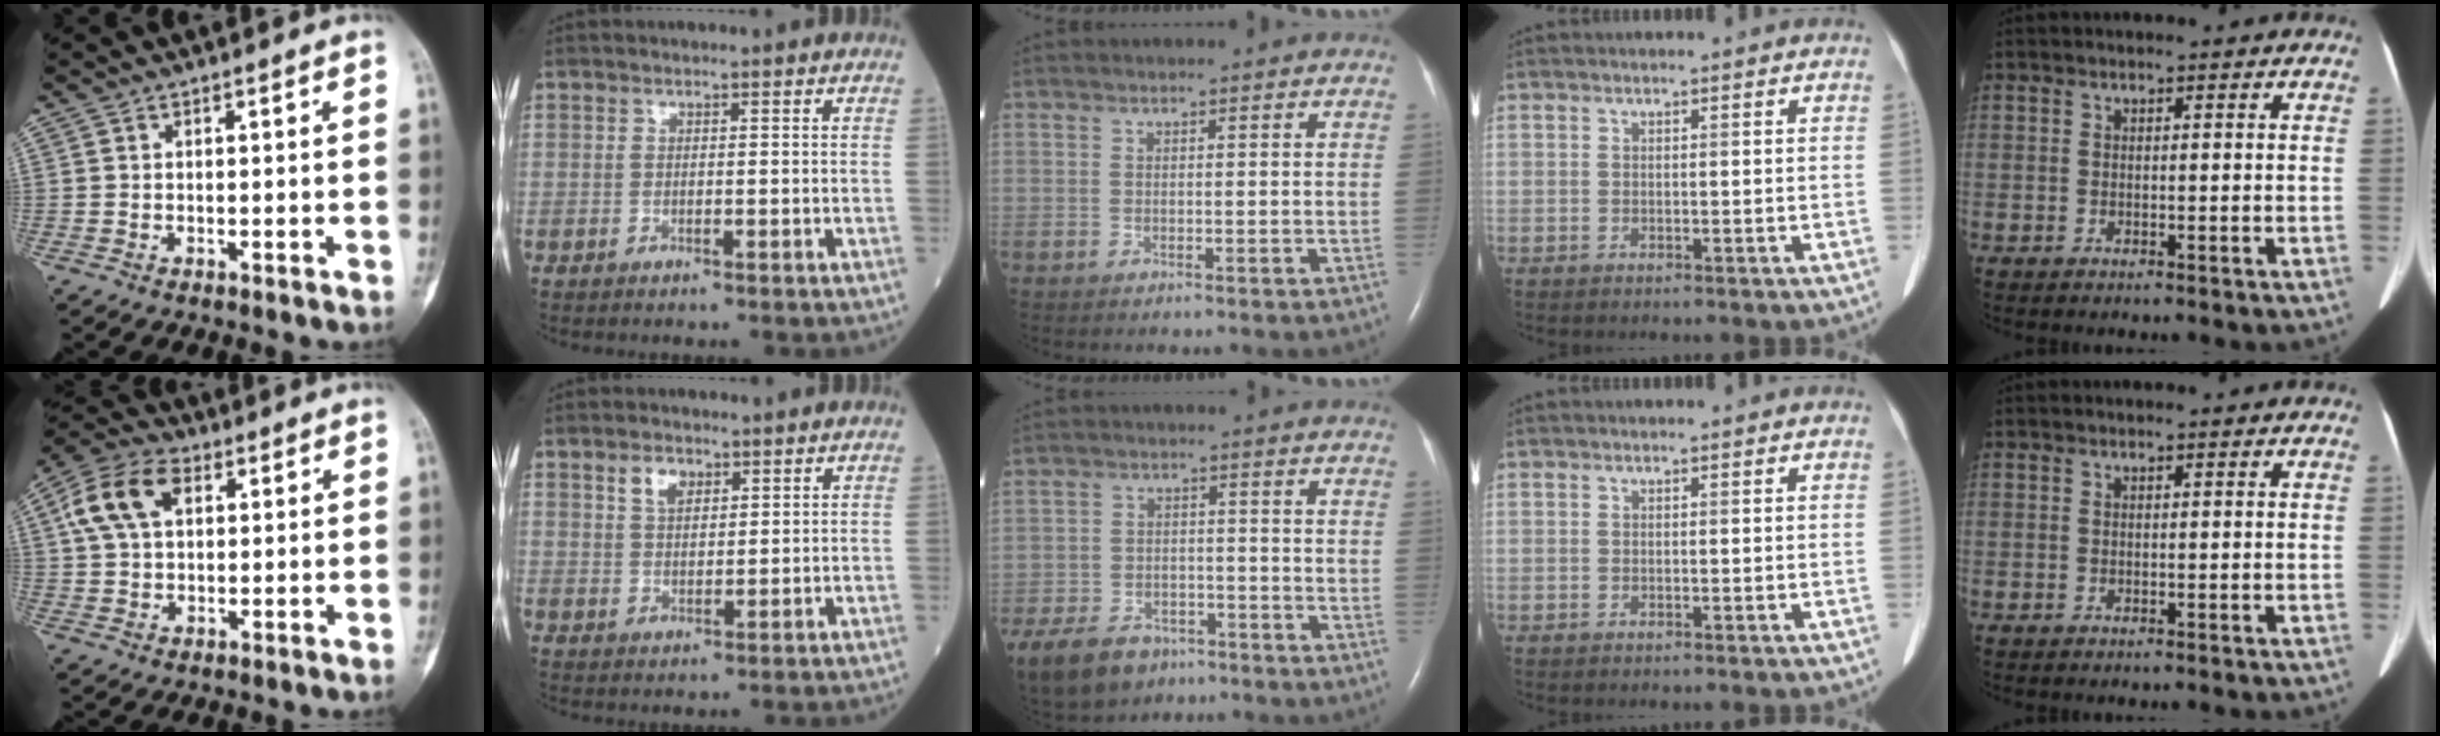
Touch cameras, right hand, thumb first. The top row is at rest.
{"thumb": {"total": 10.9, "force": [3.4, 7.0, 7.6], "torque": [-0.145, 0.020, 0.057]}, "index": {"total": 3.6, "force": [2.0, 2.1, 2.2], "torque": [-0.040, 0.004, 0.040]}, "middle": {"total": 14.1, "force": [-9.5, 8.5, 6.1], "torque": [-0.157, -0.014, -0.147]}}